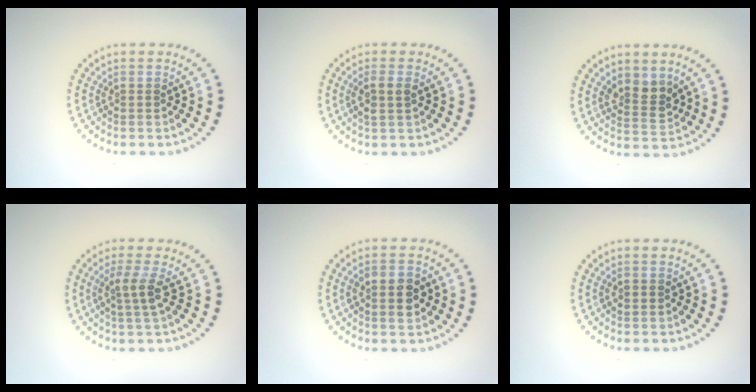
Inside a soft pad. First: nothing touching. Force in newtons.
{"total": 1.8, "press": 1.7, "slide": 0.8}
{"total": 2.8, "press": 2.5, "slide": 1.2}
{"total": 2.5, "press": 2.1, "slide": 1.4}
{"total": 3.0, "press": 3.0, "slide": 0.3}
{"total": 1.1, "press": 1.1, "slide": 0.2}